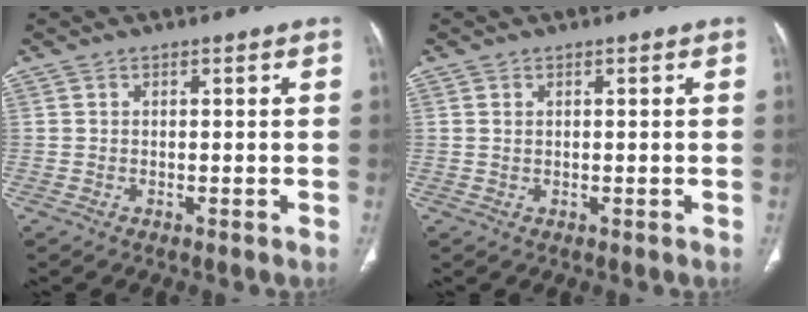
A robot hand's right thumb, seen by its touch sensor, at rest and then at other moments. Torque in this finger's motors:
{"motor_torque": [-0.37, 0.07, 0.05, 0.25, 0.01]}